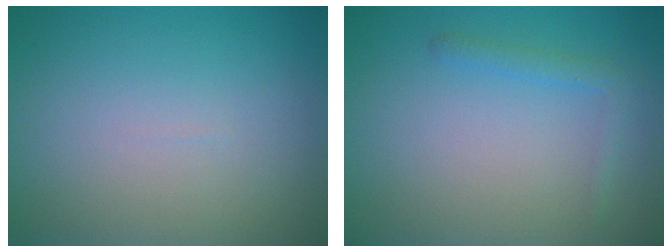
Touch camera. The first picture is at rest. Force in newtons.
{"total": 1.5, "press": 1.5, "slide": 0.1}